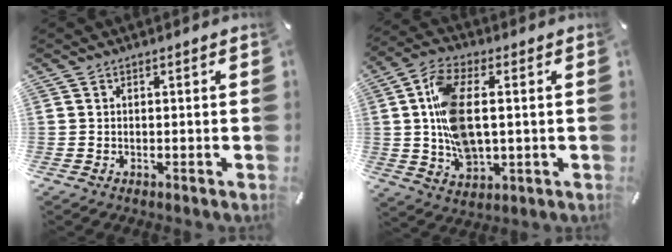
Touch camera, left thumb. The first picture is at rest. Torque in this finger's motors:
{"motor_torque": [0.71, 0.56, 0.64, 0.14, 0.26]}